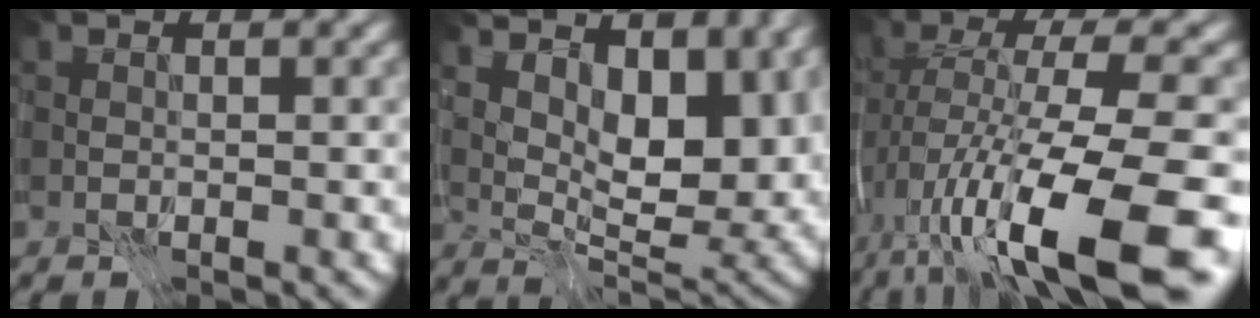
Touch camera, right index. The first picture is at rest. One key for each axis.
{"total": 15.3, "fx": 7.1, "fy": 7.3, "fz": 11.4, "tx": -0.177, "ty": 0.043, "tz": 0.118}
{"total": 14.9, "fx": -6.7, "fy": 3.7, "fz": 12.8, "tx": -0.235, "ty": 0.002, "tz": -0.103}